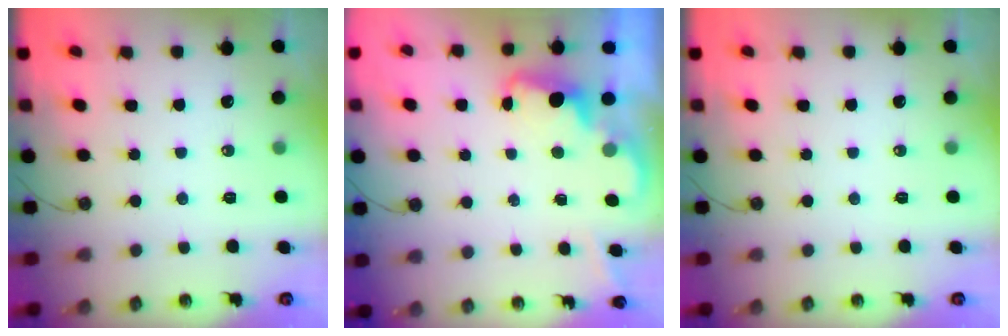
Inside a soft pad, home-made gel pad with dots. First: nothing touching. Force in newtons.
{"total": 1.9, "press": 1.9, "slide": 0.6}
{"total": 0.0}